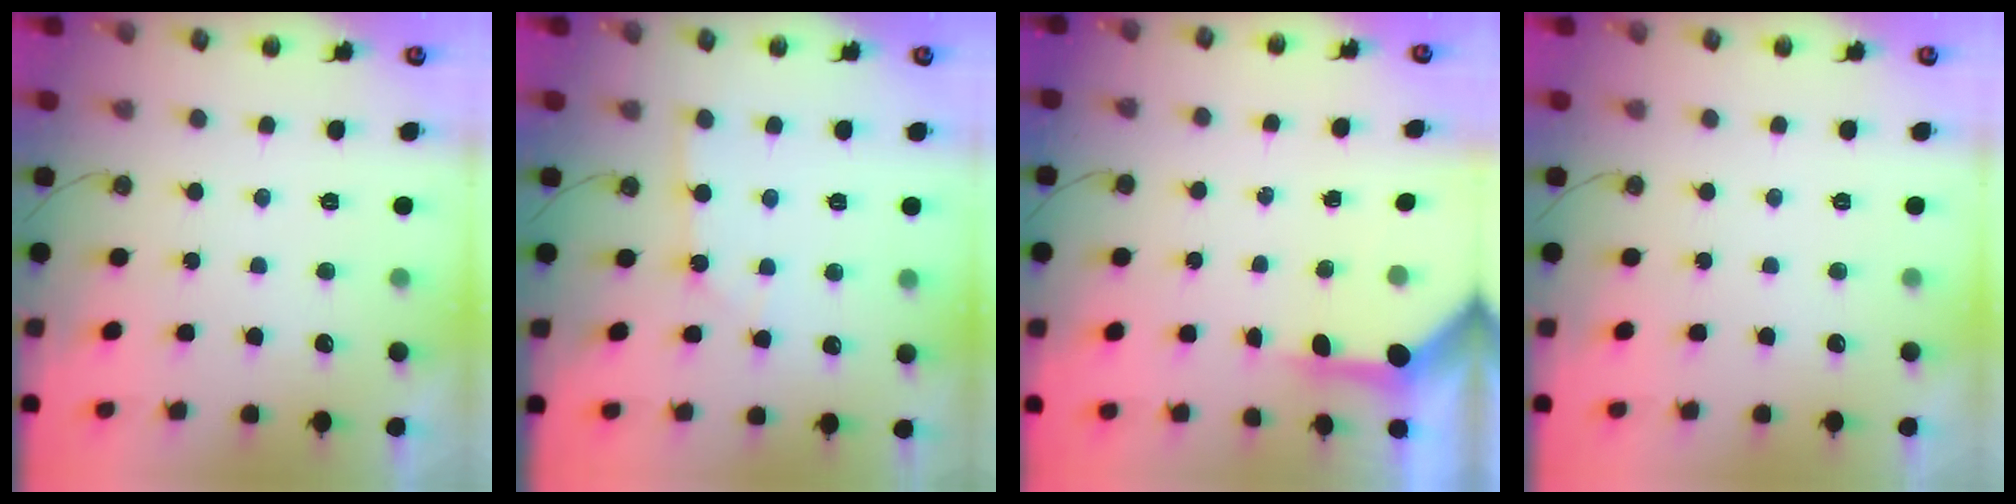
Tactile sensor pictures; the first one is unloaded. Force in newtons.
{"total": 2.2, "press": 2.2, "slide": 0.3}
{"total": 5.3, "press": 5.3, "slide": 0.5}
{"total": 0.0}